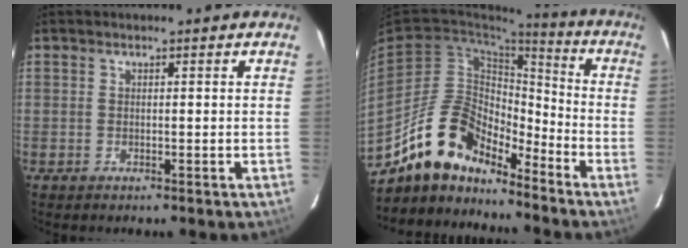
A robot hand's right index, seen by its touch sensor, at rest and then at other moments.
{"total": 14.8, "force": [-12.3, 5.9, 5.8], "torque": [-0.119, 0.019, -0.225]}